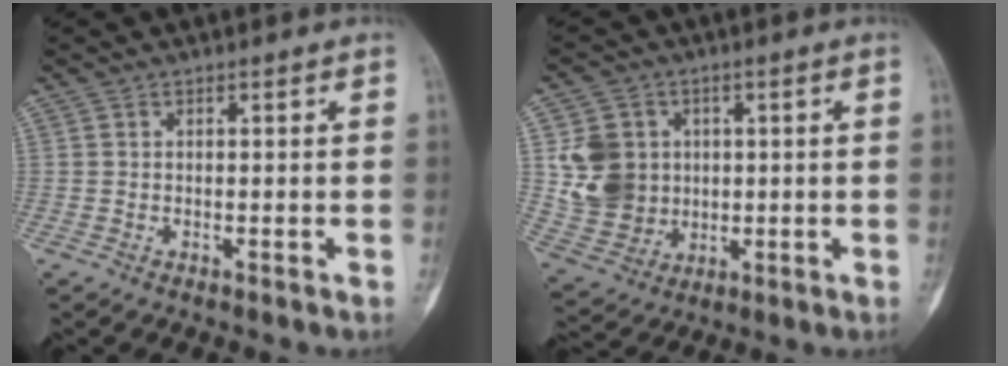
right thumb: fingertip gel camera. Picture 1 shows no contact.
{"total": 11.3, "force": [1.7, 10.1, 4.8], "torque": [-0.063, -0.005, 0.046]}